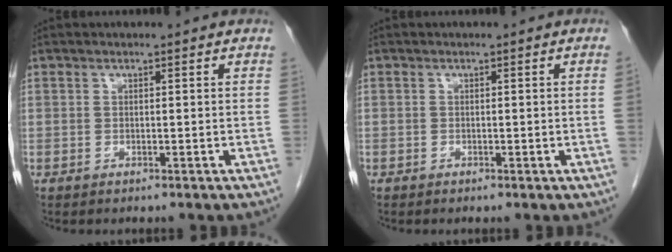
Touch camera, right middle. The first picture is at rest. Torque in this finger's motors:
{"motor_torque": [0.99, -1.15, -0.04, -0.21]}